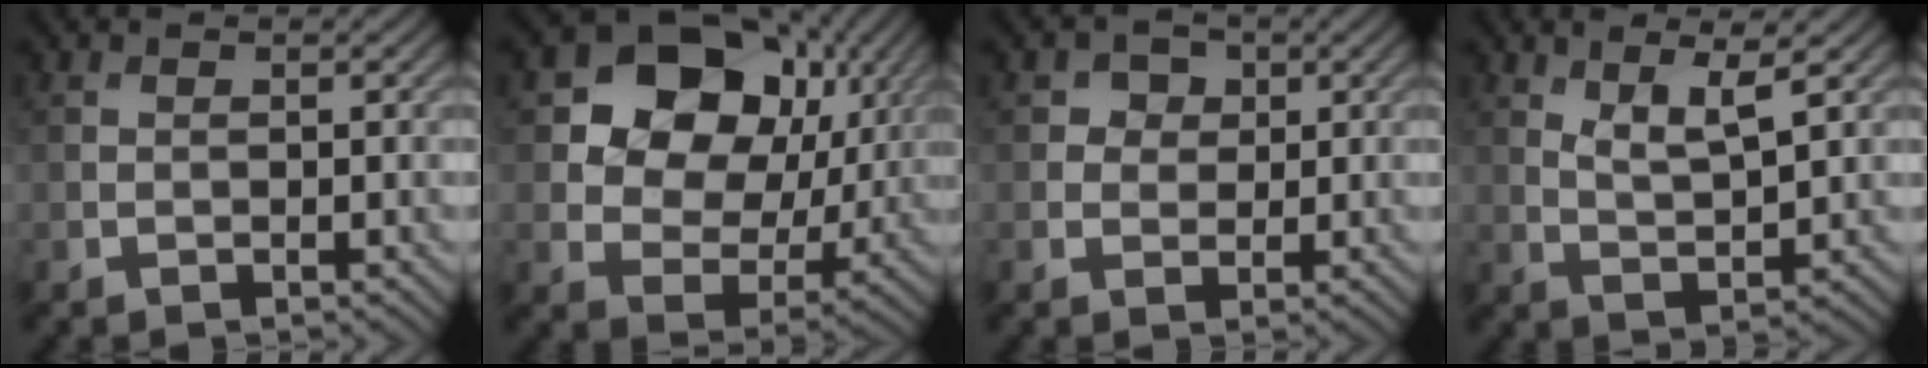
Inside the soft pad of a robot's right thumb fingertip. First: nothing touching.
{"total": 14.2, "force": [4.9, 10.8, 7.9], "torque": [-0.159, 0.016, 0.085]}
{"total": 2.7, "force": [0.8, 2.3, 1.0], "torque": [-0.014, -0.003, 0.008]}
{"total": 4.7, "force": [2.7, 1.0, 3.7], "torque": [-0.079, -0.007, 0.054]}